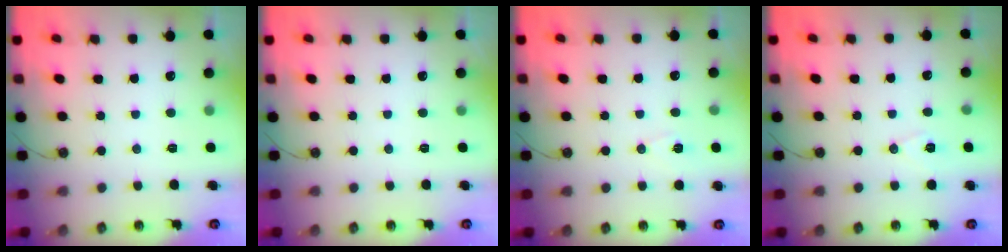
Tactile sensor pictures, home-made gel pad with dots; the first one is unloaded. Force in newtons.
{"total": 0.0}
{"total": 6.2, "press": 5.1, "slide": 3.5}
{"total": 6.6, "press": 5.4, "slide": 3.8}